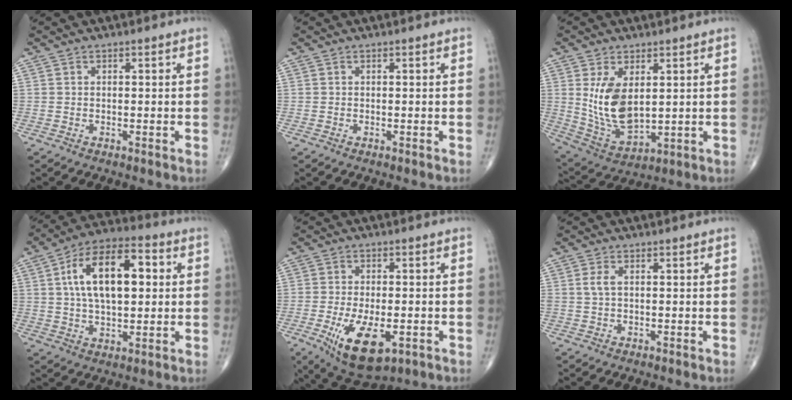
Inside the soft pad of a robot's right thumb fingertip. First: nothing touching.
{"total": 0.0}
{"total": 11.5, "force": [2.4, 6.2, 9.4], "torque": [-0.166, -0.021, 0.064]}
{"total": 16.6, "force": [3.1, 8.4, 14.0], "torque": [-0.225, 0.019, 0.048]}
{"total": 12.1, "force": [-4.3, 5.5, 9.9], "torque": [-0.167, -0.007, -0.058]}
{"total": 2.0, "force": [0.4, 1.0, 1.7], "torque": [-0.043, 0.006, 0.010]}